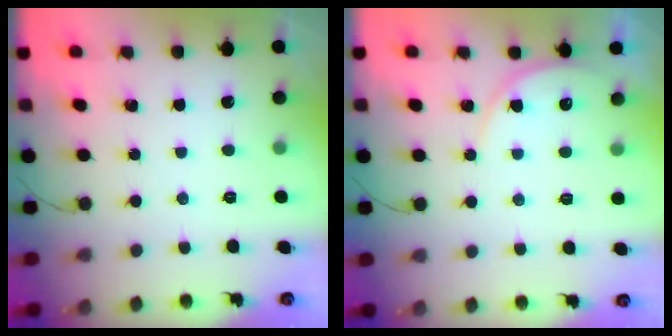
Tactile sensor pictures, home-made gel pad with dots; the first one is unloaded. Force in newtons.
{"total": 5.8, "press": 5.8, "slide": 0.4}